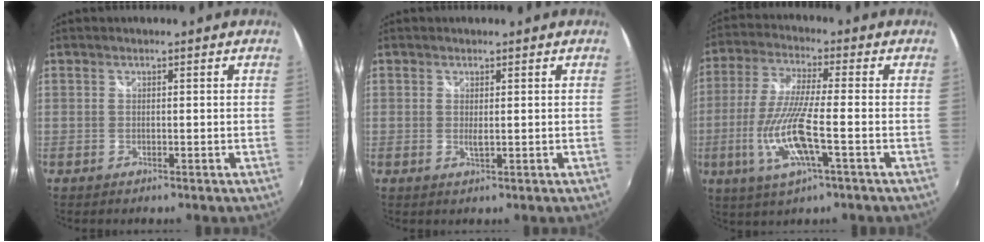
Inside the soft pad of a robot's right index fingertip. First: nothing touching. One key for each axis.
{"total": 1.1, "fx": 0.1, "fy": 0.1, "fz": 1.1, "tx": -0.020, "ty": -0.003, "tz": 0.000}
{"total": 12.9, "fx": -3.9, "fy": 1.8, "fz": 12.1, "tx": -0.256, "ty": -0.016, "tz": -0.072}